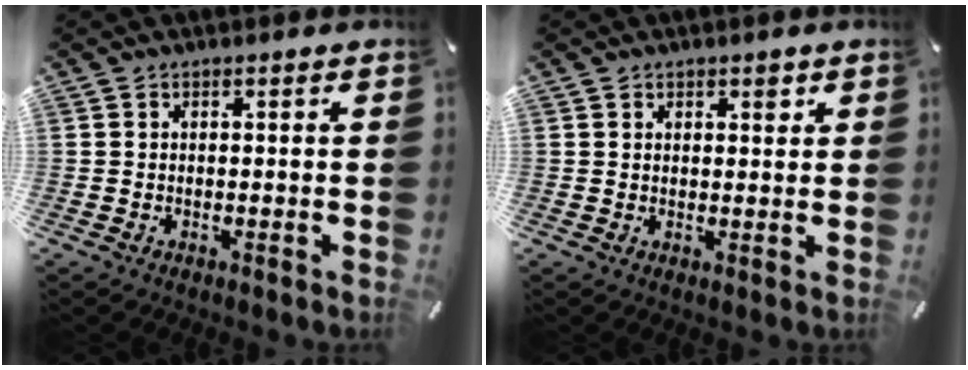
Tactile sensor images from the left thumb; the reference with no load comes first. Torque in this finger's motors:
{"motor_torque": [0.29, -0.17, 0.12, 0.12, 0.01]}